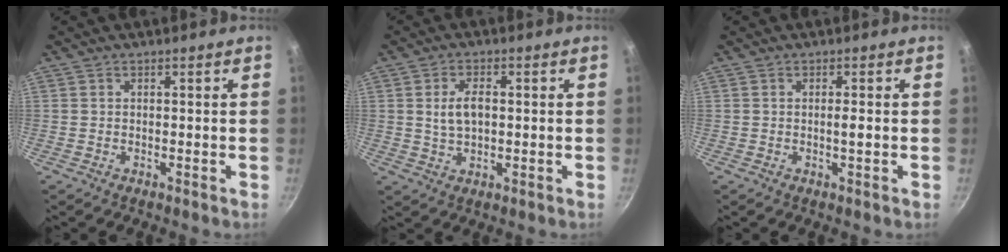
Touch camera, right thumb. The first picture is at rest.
{"total": 5.5, "force": [0.6, 3.2, 4.5], "torque": [-0.073, 0.005, 0.013]}
{"total": 1.6, "force": [-0.1, 0.0, 1.5], "torque": [-0.032, 0.000, -0.002]}